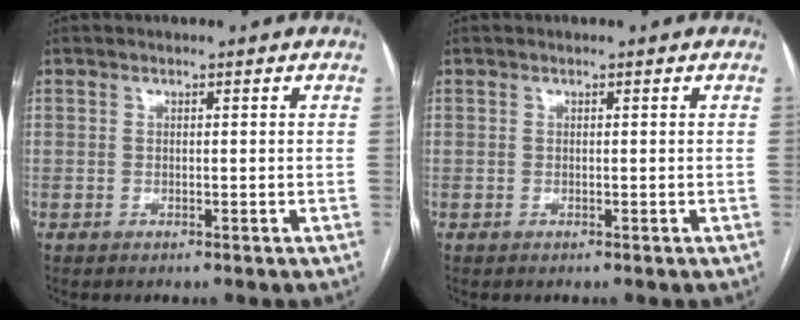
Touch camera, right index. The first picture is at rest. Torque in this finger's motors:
{"motor_torque": [0.00, 0.00, 0.00, 0.00]}